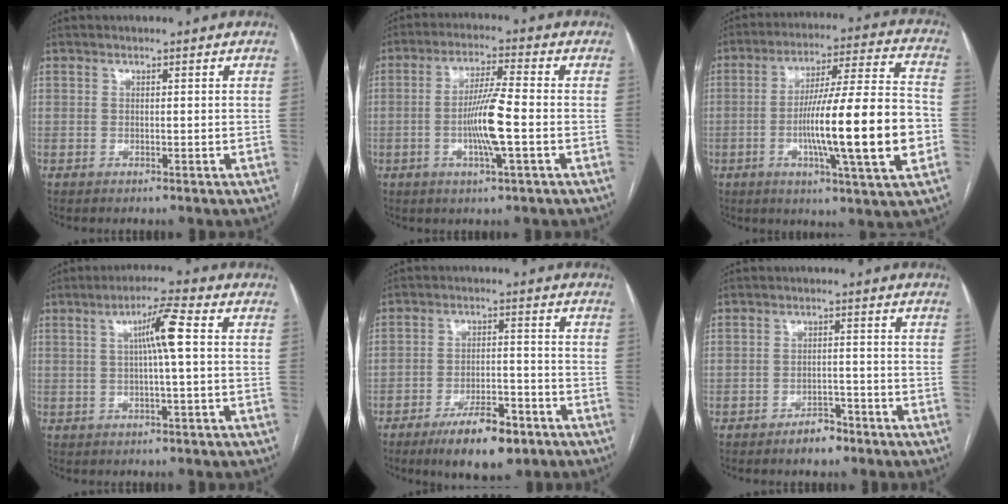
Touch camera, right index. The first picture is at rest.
{"total": 8.3, "force": [-1.8, 0.0, 8.1], "torque": [-0.156, -0.004, -0.036]}
{"total": 19.6, "force": [-3.9, 0.5, 19.2], "torque": [-0.298, 0.003, -0.061]}
{"total": 6.1, "force": [1.0, -0.3, 6.0], "torque": [-0.106, 0.010, 0.015]}
{"total": 9.3, "force": [-6.1, 3.0, 6.4], "torque": [-0.105, -0.003, -0.097]}
{"total": 3.4, "force": [-2.6, 1.6, 1.4], "torque": [-0.017, 0.007, -0.036]}